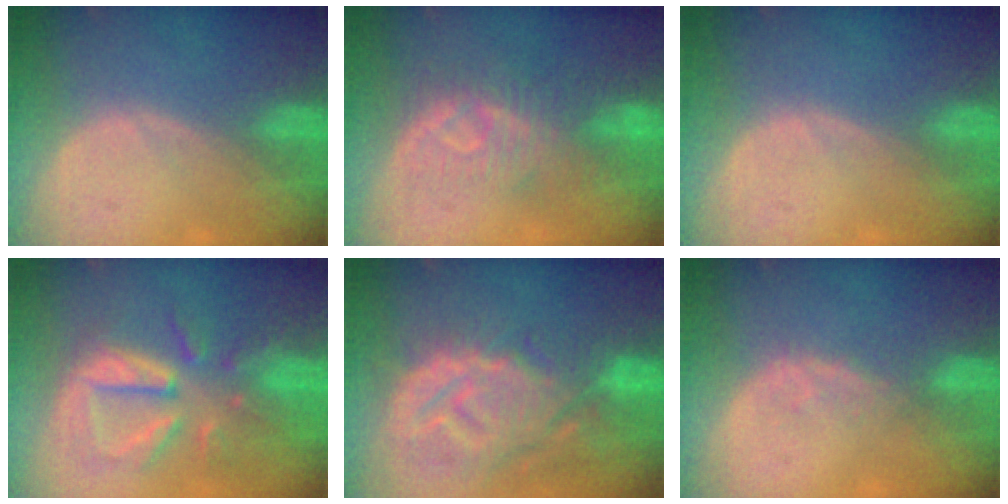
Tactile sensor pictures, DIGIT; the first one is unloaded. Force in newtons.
{"total": 8.0, "press": 7.9, "slide": 1.7}
{"total": 0.0}
{"total": 10.6, "press": 9.3, "slide": 5.0}
{"total": 14.4, "press": 12.4, "slide": 7.3}
{"total": 1.9, "press": 1.9, "slide": 0.3}